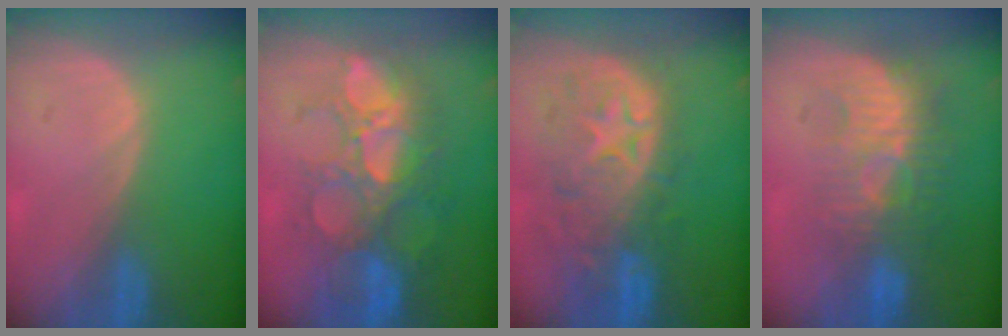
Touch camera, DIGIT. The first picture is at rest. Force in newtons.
{"total": 10.8, "press": 9.9, "slide": 4.4}
{"total": 11.1, "press": 9.9, "slide": 5.1}
{"total": 8.8, "press": 8.4, "slide": 2.7}